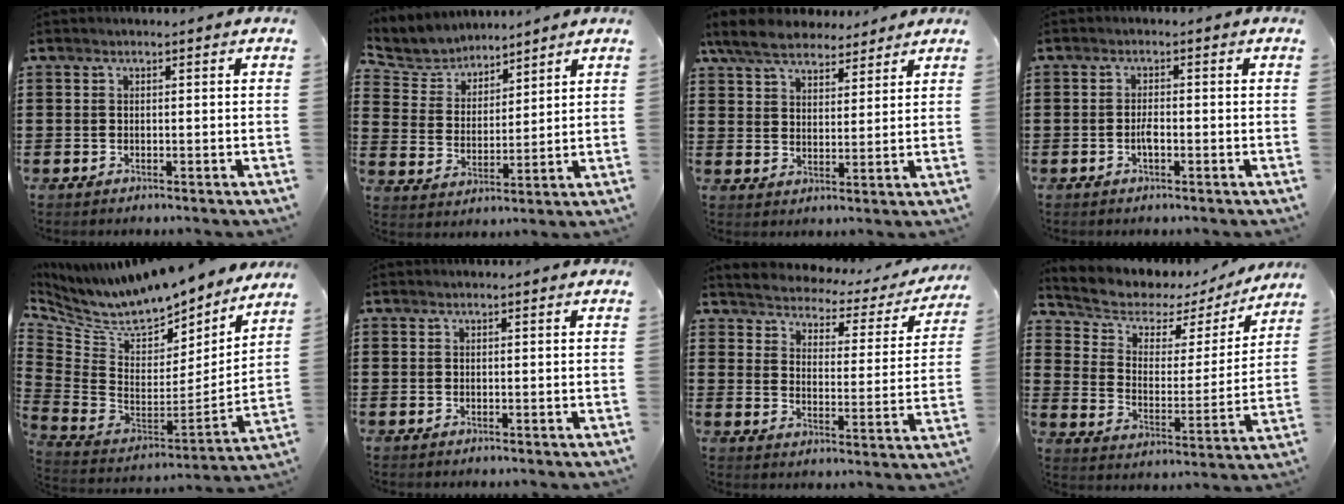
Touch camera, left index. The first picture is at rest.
{"total": 5.0, "force": [4.6, 1.7, -0.1], "torque": [-0.032, -0.024, 0.080]}
{"total": 6.8, "force": [5.9, 2.6, 2.2], "torque": [-0.068, -0.010, 0.109]}
{"total": 2.0, "force": [-0.6, 0.7, 1.8], "torque": [-0.043, -0.001, -0.013]}
{"total": 8.2, "force": [7.3, 2.3, 3.0], "torque": [-0.093, -0.073, 0.122]}
{"total": 0.0}
{"total": 2.7, "force": [2.7, 0.2, 0.1], "torque": [-0.024, -0.029, 0.037]}
{"total": 4.8, "force": [3.7, 2.9, 1.1], "torque": [-0.055, -0.025, 0.058]}